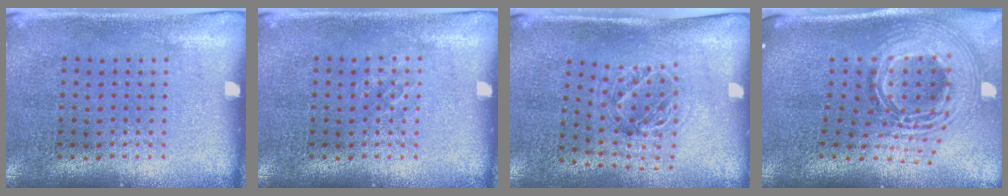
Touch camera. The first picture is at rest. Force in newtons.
{"total": 0.8, "press": 0.8, "slide": 0.1}
{"total": 1.1, "press": 1.1, "slide": 0.3}
{"total": 3.0, "press": 2.0, "slide": 2.2}